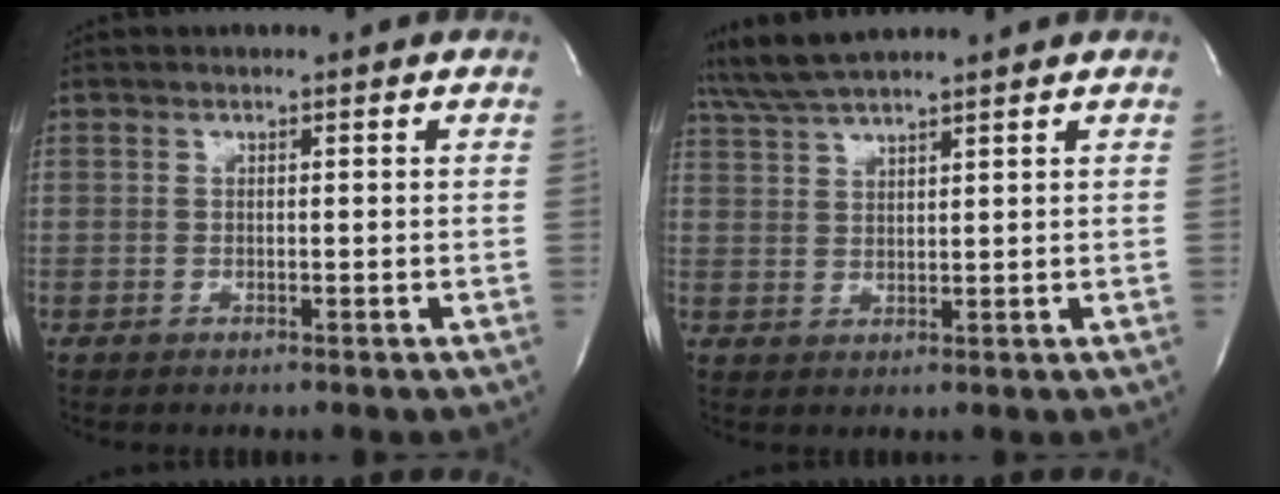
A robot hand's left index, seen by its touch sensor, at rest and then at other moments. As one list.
[{"total": 6.2, "force": [5.6, -0.6, 2.5], "torque": [-0.060, 0.022, 0.112]}]